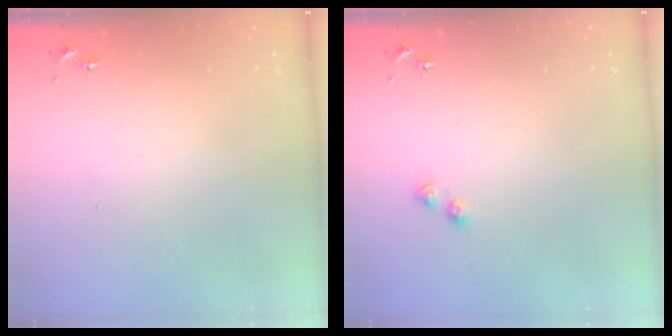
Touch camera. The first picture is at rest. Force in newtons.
{"total": 3.0, "press": 2.9, "slide": 0.4}